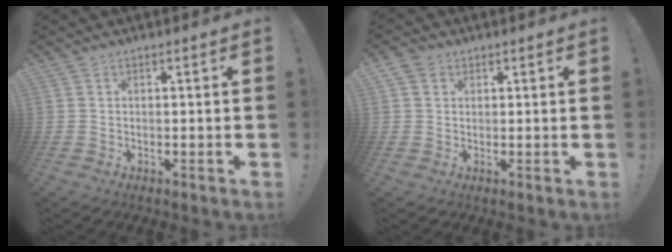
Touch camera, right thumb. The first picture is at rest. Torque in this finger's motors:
{"motor_torque": [-0.02, 0.09, 0.15, 0.03, 0.21]}